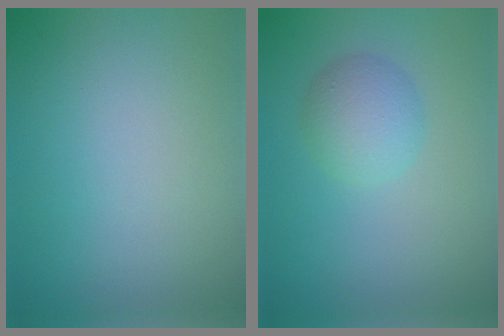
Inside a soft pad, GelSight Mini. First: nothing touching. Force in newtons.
{"total": 3.0, "press": 3.0, "slide": 0.0}